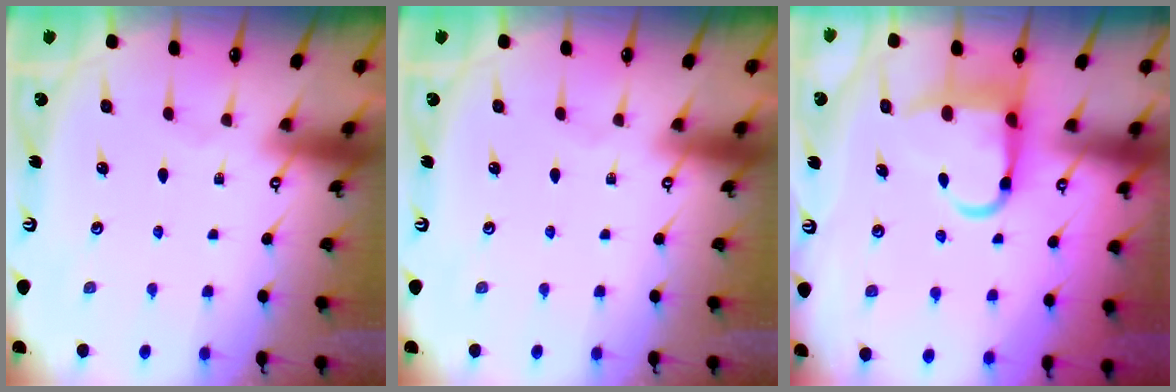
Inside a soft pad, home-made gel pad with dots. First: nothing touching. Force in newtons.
{"total": 0.0}
{"total": 9.6, "press": 9.5, "slide": 1.4}